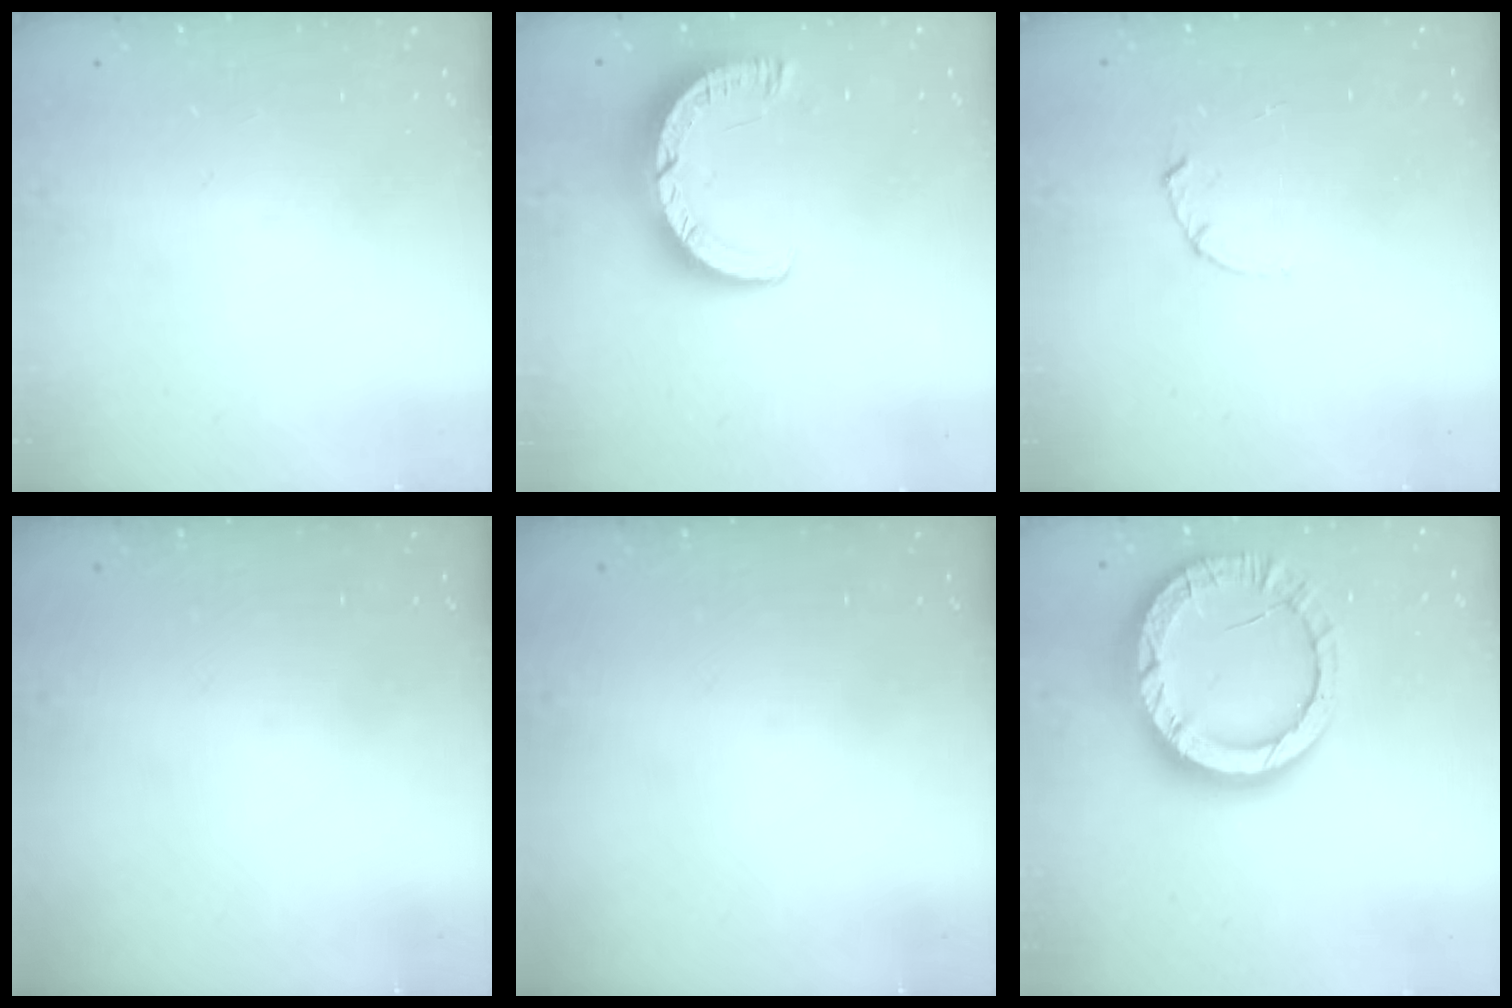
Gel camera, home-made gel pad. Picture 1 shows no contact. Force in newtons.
{"total": 9.4, "press": 9.4, "slide": 1.0}
{"total": 1.7, "press": 1.6, "slide": 0.3}
{"total": 0.0}
{"total": 0.0}
{"total": 17.0, "press": 16.9, "slide": 1.6}